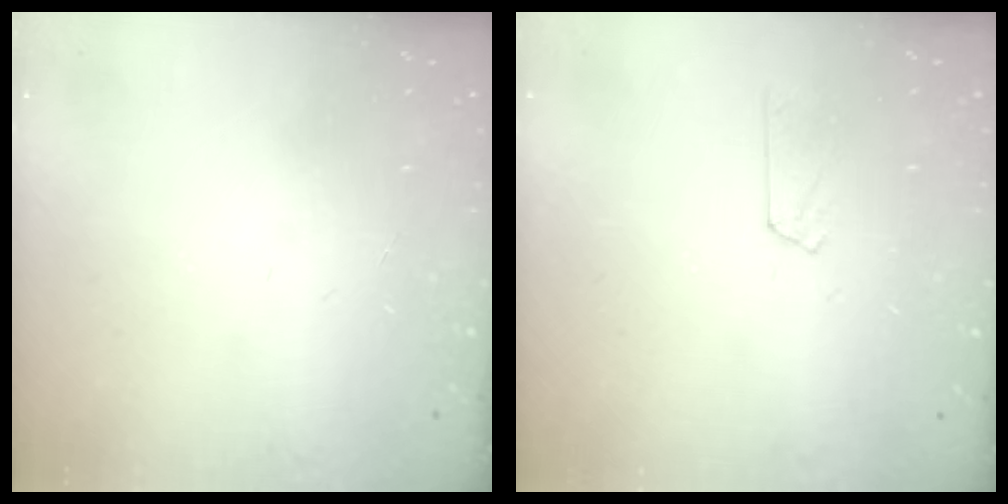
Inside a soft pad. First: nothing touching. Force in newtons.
{"total": 2.5, "press": 2.4, "slide": 0.3}